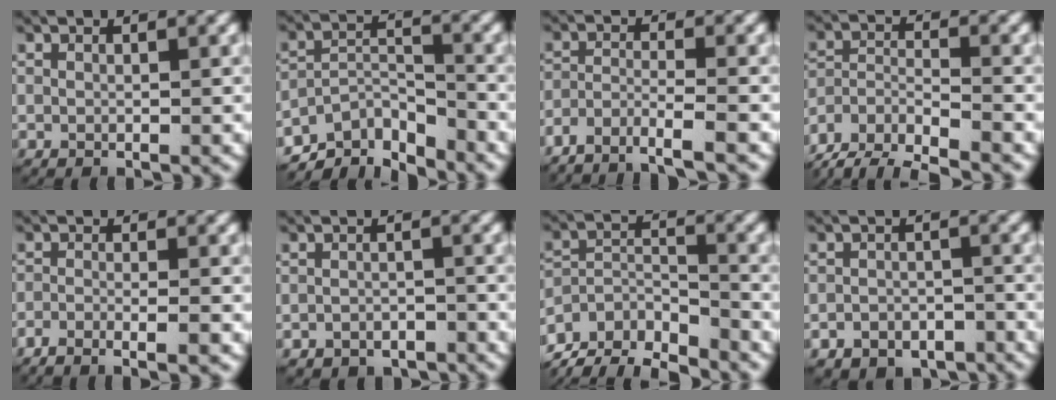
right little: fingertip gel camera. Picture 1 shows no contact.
{"total": 10.7, "force": [-7.5, 6.0, 4.8], "torque": [-0.078, -0.031, -0.121]}
{"total": 6.9, "force": [-6.1, 1.9, 2.7], "torque": [-0.055, -0.023, -0.093]}
{"total": 7.7, "force": [-4.9, 5.5, 2.3], "torque": [-0.061, -0.021, -0.091]}
{"total": 3.6, "force": [-2.9, 0.7, 2.0], "torque": [-0.041, -0.003, -0.050]}
{"total": 2.8, "force": [-2.4, 1.5, 0.1], "torque": [0.007, -0.008, -0.042]}
{"total": 12.4, "force": [-8.8, 7.2, 5.0], "torque": [-0.092, -0.049, -0.134]}
{"total": 5.3, "force": [-4.2, 3.2, 0.6], "torque": [0.008, -0.009, -0.073]}